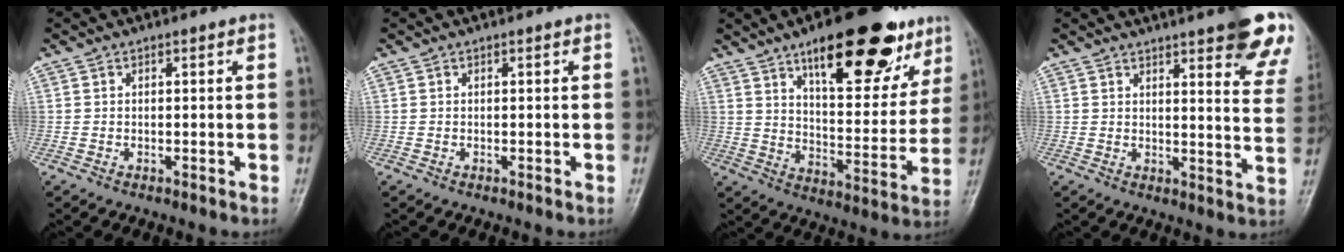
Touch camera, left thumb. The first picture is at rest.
{"total": 0.0}
{"total": 23.0, "force": [13.6, 9.0, 16.2], "torque": [-0.180, -0.048, 0.206]}
{"total": 17.7, "force": [11.7, 3.8, 12.7], "torque": [-0.132, -0.047, 0.129]}